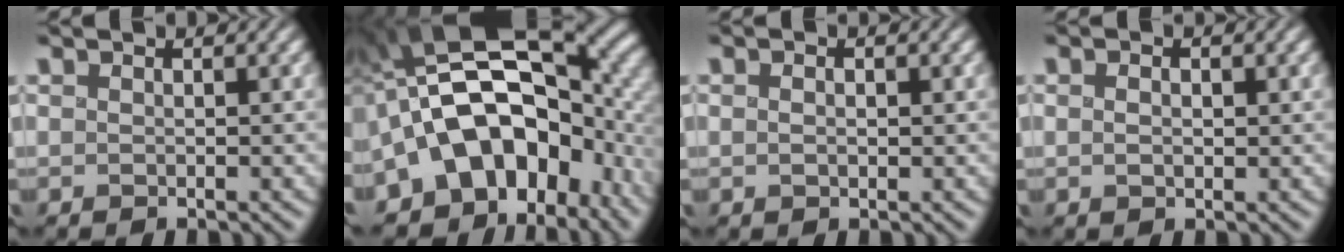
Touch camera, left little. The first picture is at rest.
{"total": 17.8, "force": [-4.2, 11.7, 12.7], "torque": [-0.167, 0.024, -0.080]}
{"total": 1.0, "force": [-0.3, 0.6, 0.7], "torque": [-0.011, -0.002, -0.003]}
{"total": 1.3, "force": [-0.2, 0.8, 1.0], "torque": [-0.017, -0.003, -0.001]}